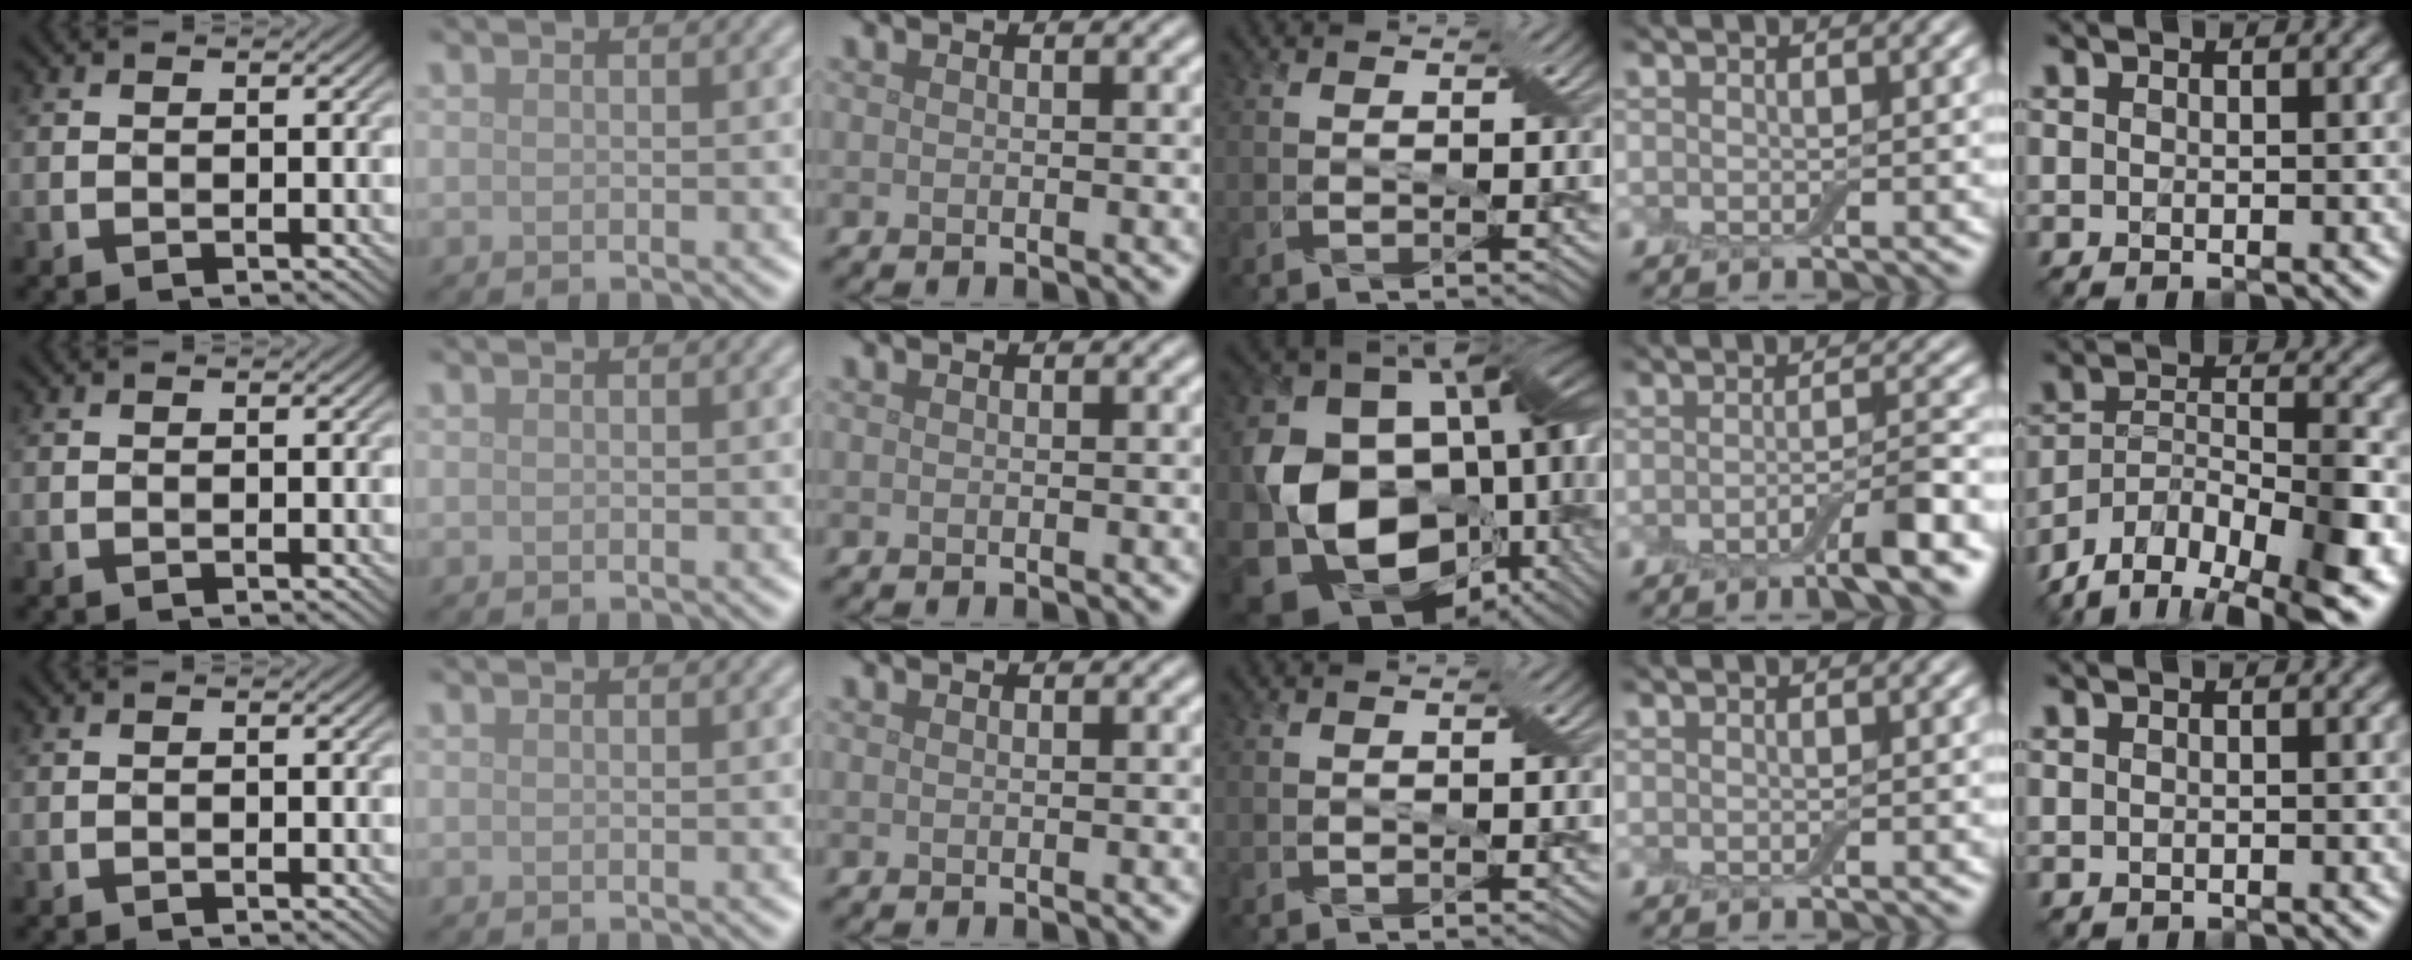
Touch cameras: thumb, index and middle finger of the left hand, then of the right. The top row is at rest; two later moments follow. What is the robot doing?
{"motion": "insert", "object": "backpack"}